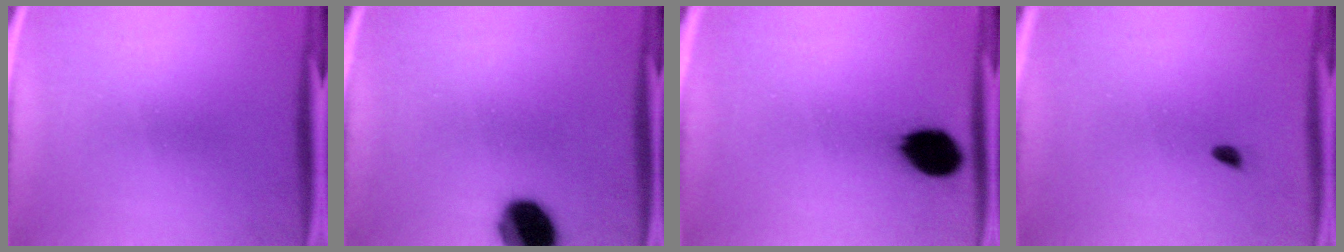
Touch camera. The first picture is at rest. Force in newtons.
{"total": 12.5}
{"total": 10.1}
{"total": 0.6}